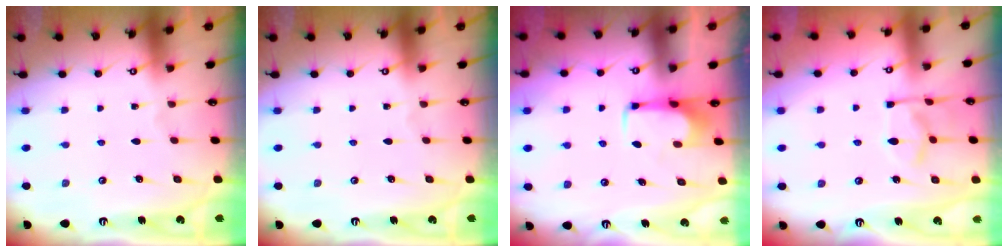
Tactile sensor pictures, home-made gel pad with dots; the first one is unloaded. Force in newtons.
{"total": 0.0}
{"total": 2.0, "press": 2.0, "slide": 0.2}
{"total": 3.6, "press": 3.5, "slide": 0.8}